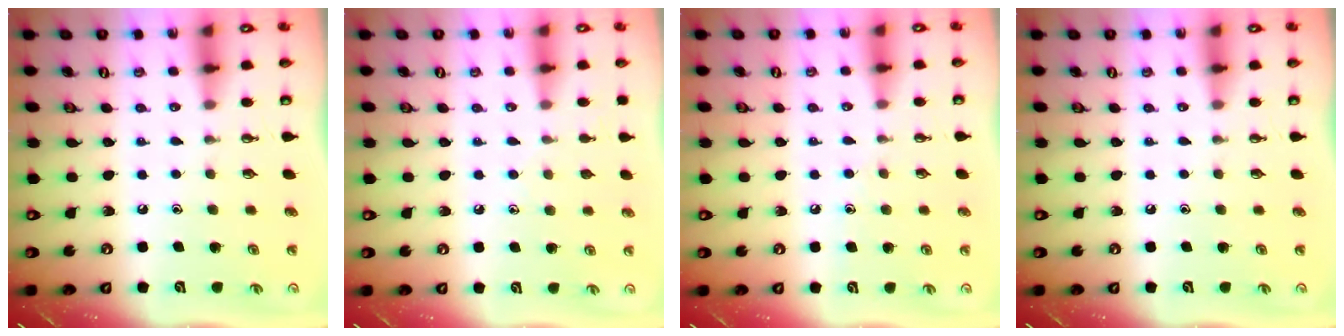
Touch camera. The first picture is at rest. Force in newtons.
{"total": 3.8, "press": 3.8, "slide": 0.4}
{"total": 6.0, "press": 6.0, "slide": 0.5}
{"total": 0.0}